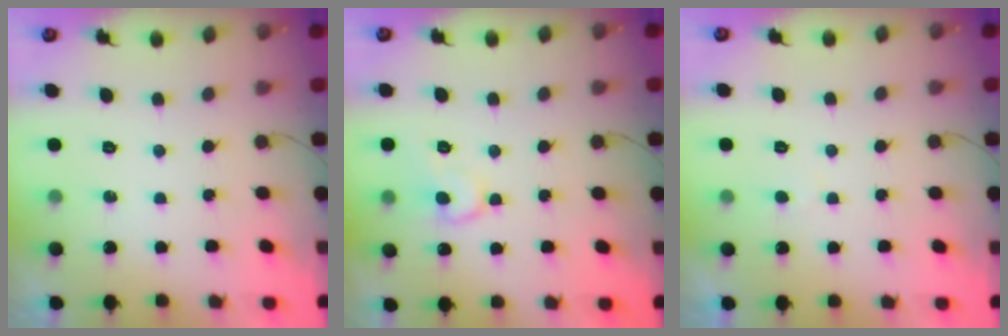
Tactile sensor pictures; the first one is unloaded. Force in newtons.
{"total": 9.3, "press": 9.2, "slide": 0.8}
{"total": 1.9, "press": 1.9, "slide": 0.3}